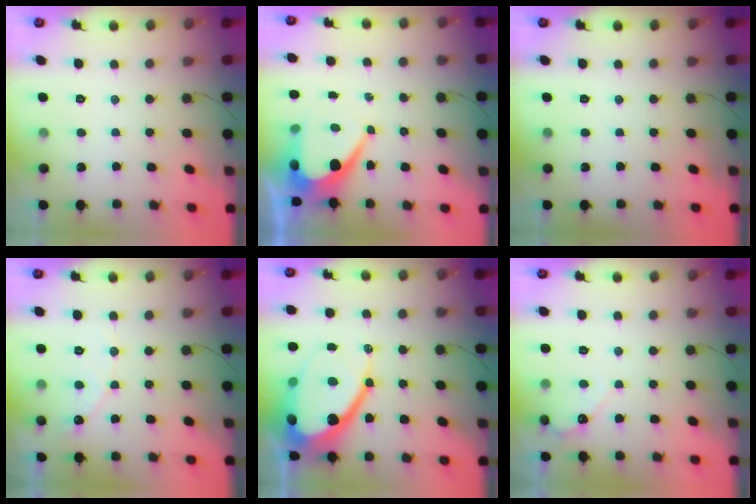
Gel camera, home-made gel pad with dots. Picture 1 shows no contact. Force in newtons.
{"total": 11.5, "press": 11.4, "slide": 0.8}
{"total": 0.0}
{"total": 5.4, "press": 5.4, "slide": 0.4}
{"total": 23.6, "press": 23.5, "slide": 1.9}
{"total": 2.7, "press": 2.7, "slide": 0.2}